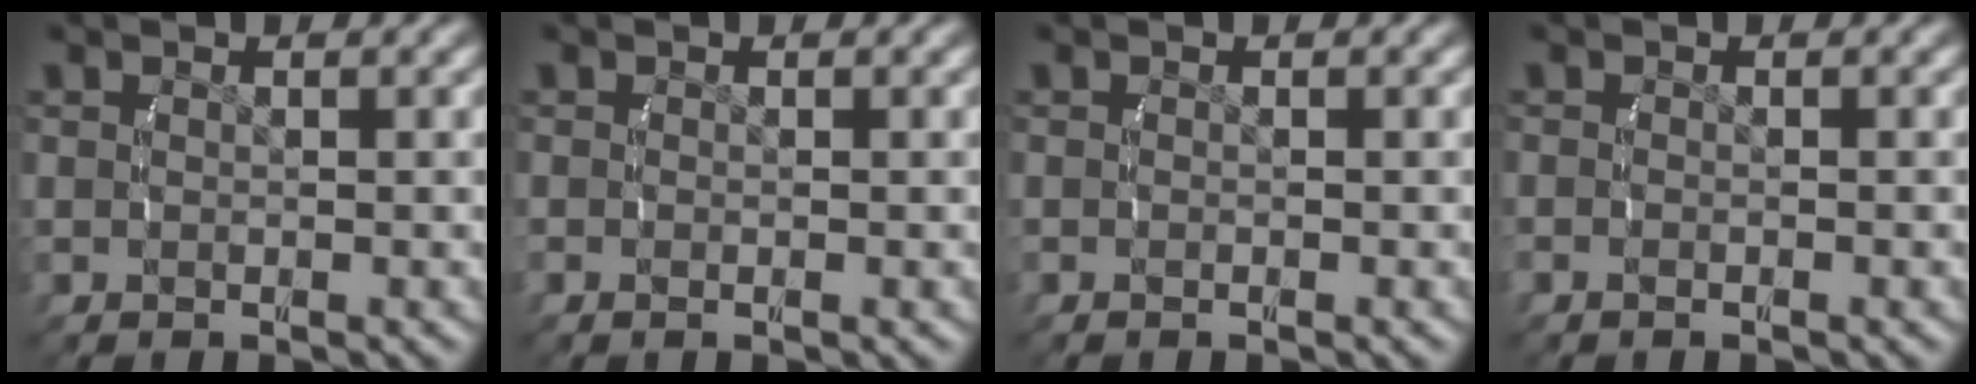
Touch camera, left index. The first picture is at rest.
{"total": 1.2, "force": [-0.4, 1.0, 0.6], "torque": [-0.024, -0.004, -0.007]}
{"total": 0.6, "force": [-0.3, 0.5, 0.2], "torque": [-0.010, -0.002, -0.006]}
{"total": 1.1, "force": [-0.8, 0.6, 0.6], "torque": [-0.022, -0.004, -0.014]}